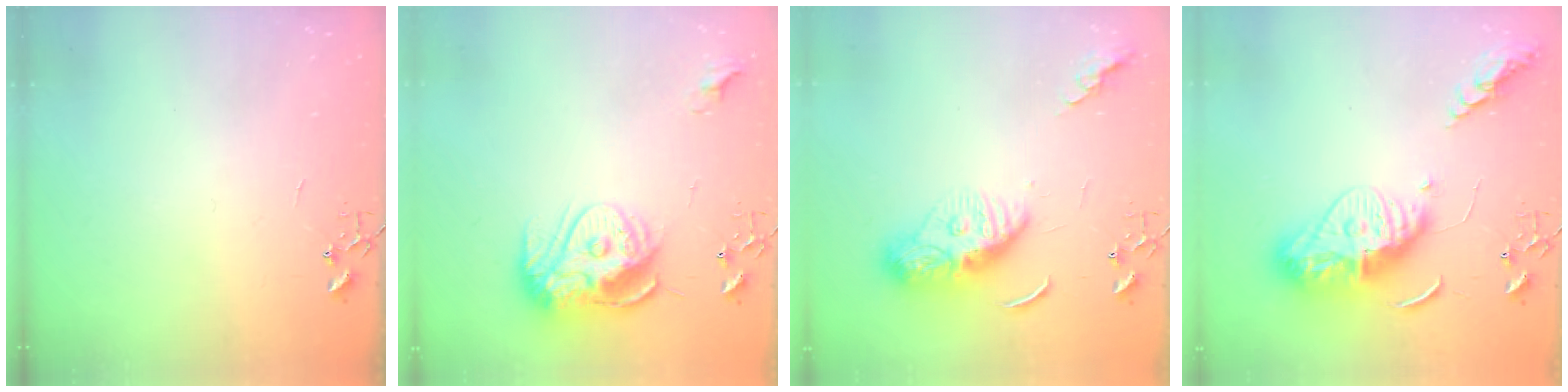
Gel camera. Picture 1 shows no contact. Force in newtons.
{"total": 15.6, "press": 15.6, "slide": 1.3}
{"total": 11.6, "press": 11.6, "slide": 1.0}
{"total": 16.9, "press": 16.8, "slide": 1.6}